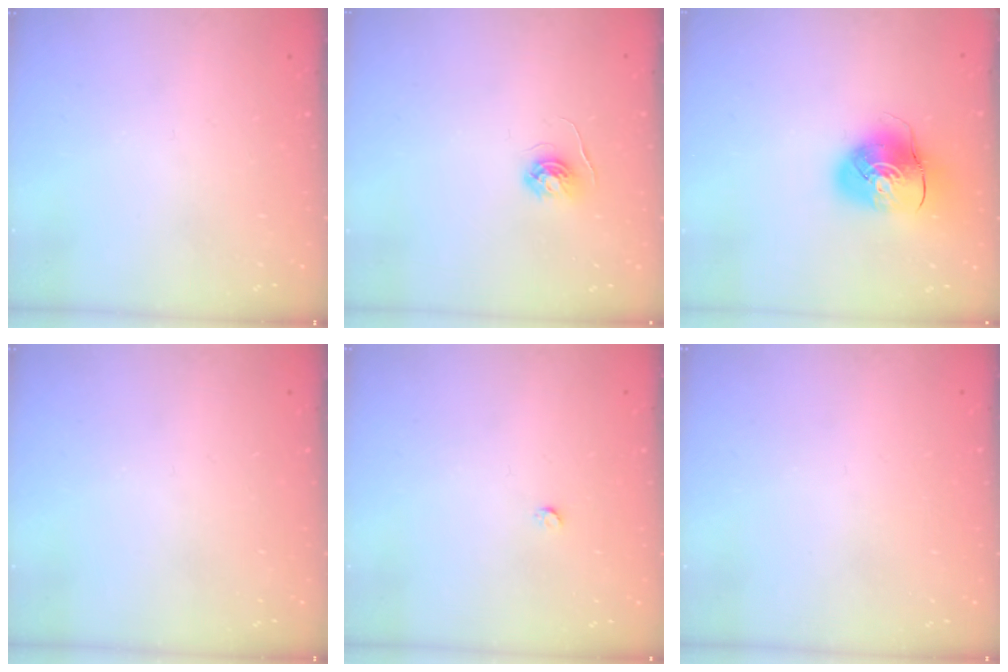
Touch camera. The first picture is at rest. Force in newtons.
{"total": 4.0, "press": 4.0, "slide": 0.4}
{"total": 9.7, "press": 9.6, "slide": 1.4}
{"total": 0.0}
{"total": 2.4, "press": 2.4, "slide": 0.3}
{"total": 0.7, "press": 0.7, "slide": 0.3}